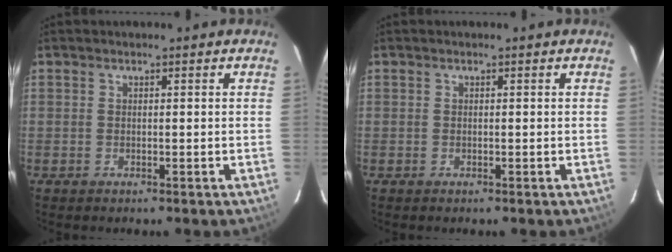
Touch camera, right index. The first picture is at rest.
{"total": 0.0}